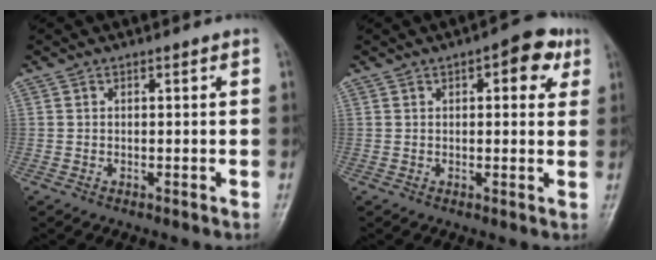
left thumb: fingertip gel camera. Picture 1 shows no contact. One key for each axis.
{"total": 6.8, "fx": 3.0, "fy": 3.2, "fz": 5.3, "tx": -0.038, "ty": -0.002, "tz": 0.026}